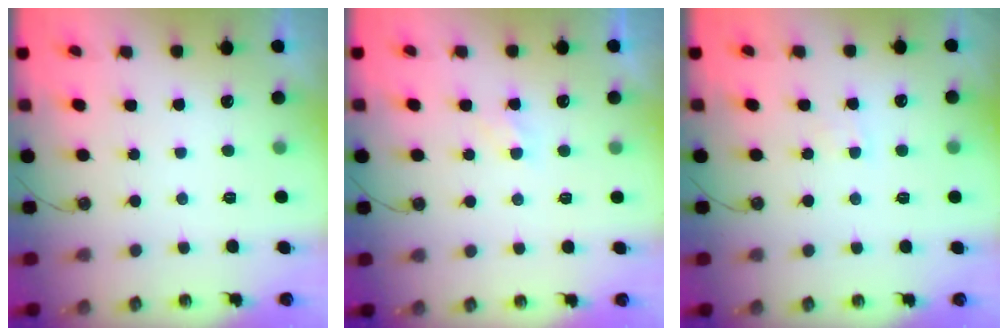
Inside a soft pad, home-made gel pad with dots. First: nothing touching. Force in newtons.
{"total": 2.9, "press": 2.9, "slide": 0.4}
{"total": 3.6, "press": 3.5, "slide": 0.5}